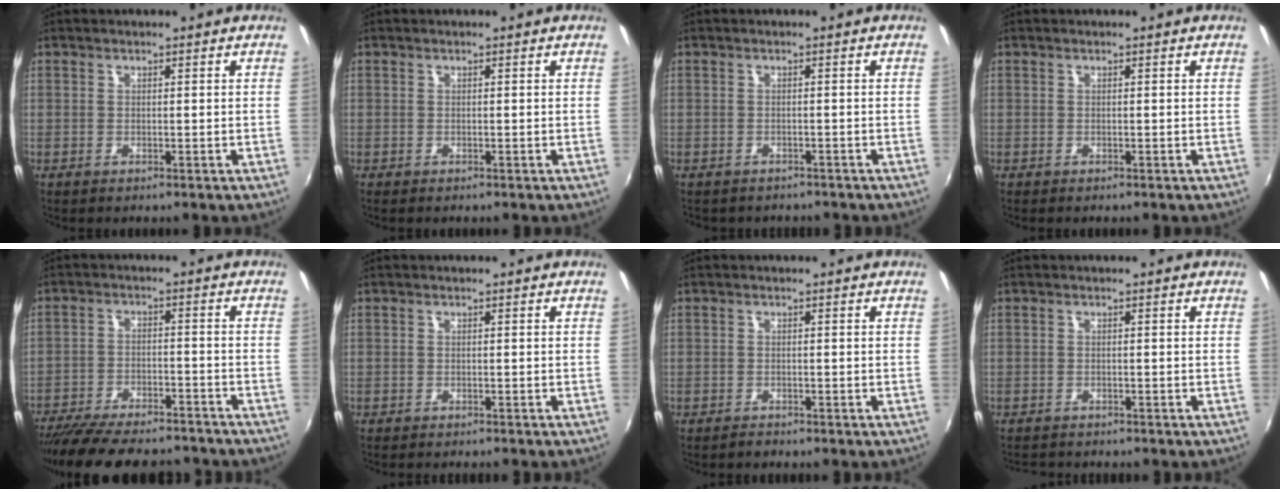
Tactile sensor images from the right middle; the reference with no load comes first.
{"total": 0.0}
{"total": 3.2, "force": [-2.7, 1.5, 0.7], "torque": [-0.021, -0.014, -0.036]}
{"total": 0.0}
{"total": 19.4, "force": [-16.8, 5.2, 8.3], "torque": [-0.170, -0.025, -0.240]}
{"total": 1.2, "force": [-1.1, 0.1, 0.3], "torque": [-0.008, -0.009, -0.020]}
{"total": 0.9, "force": [-0.9, 0.3, -0.1], "torque": [-0.001, 0.000, -0.016]}
{"total": 2.9, "force": [-2.7, 0.7, 0.5], "torque": [-0.020, -0.014, -0.046]}